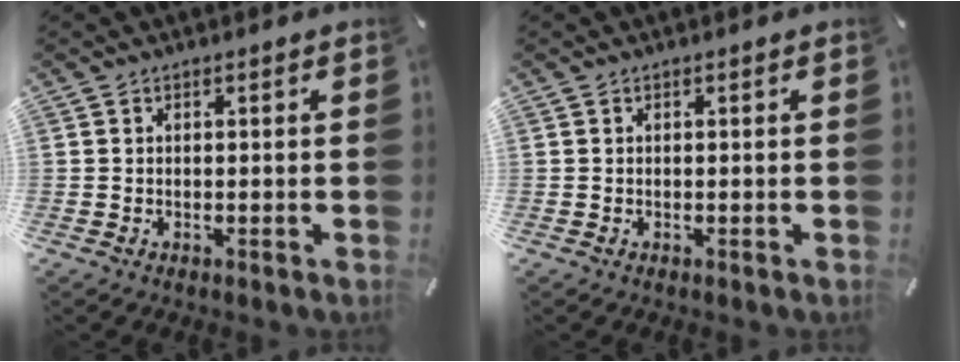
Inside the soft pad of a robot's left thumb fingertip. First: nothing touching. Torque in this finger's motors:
{"motor_torque": [-0.04, -0.01, 0.02, -0.02, 0.00]}